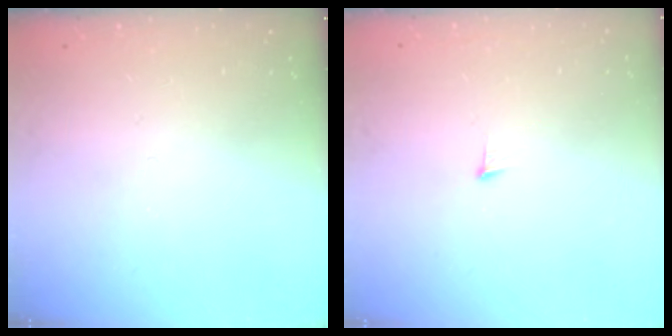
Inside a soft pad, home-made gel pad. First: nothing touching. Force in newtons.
{"total": 3.6, "press": 3.6, "slide": 0.3}